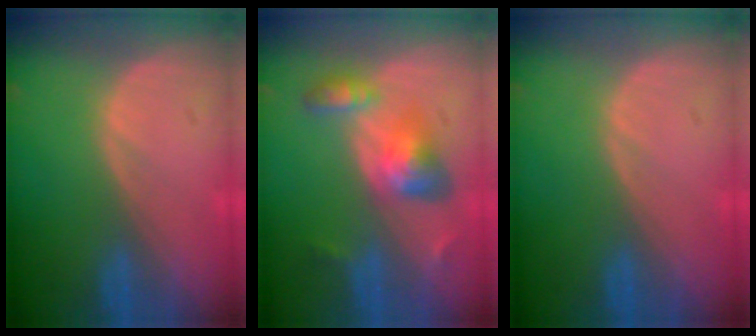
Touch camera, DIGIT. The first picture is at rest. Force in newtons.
{"total": 6.2, "press": 5.6, "slide": 2.7}
{"total": 0.0}